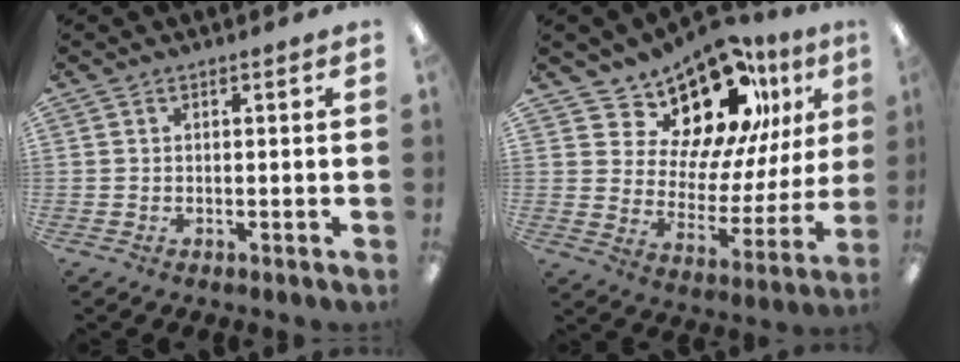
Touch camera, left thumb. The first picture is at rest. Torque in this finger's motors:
{"motor_torque": [0.29, 0.41, 0.29, -0.23, 0.02]}